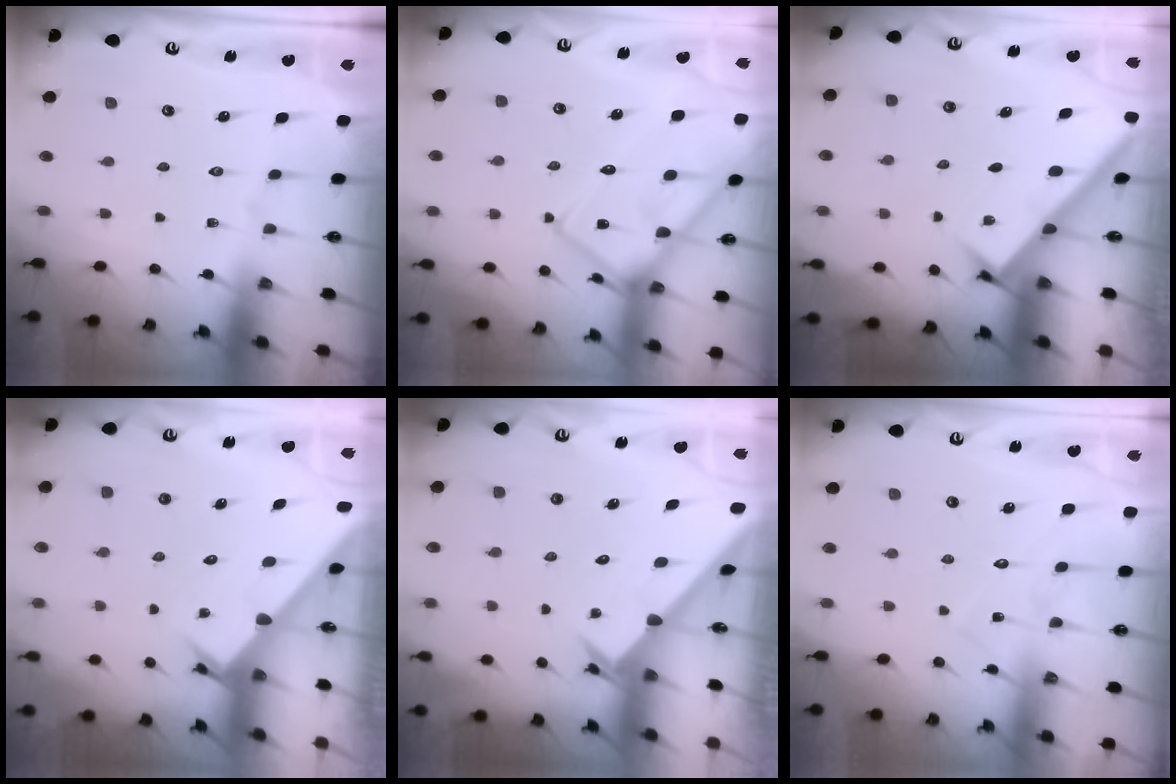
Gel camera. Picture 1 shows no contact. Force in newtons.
{"total": 16.5, "press": 16.4, "slide": 1.4}
{"total": 2.8, "press": 2.8, "slide": 0.4}
{"total": 2.9, "press": 2.9, "slide": 0.1}
{"total": 2.4, "press": 2.4, "slide": 0.2}
{"total": 7.2, "press": 7.2, "slide": 0.5}